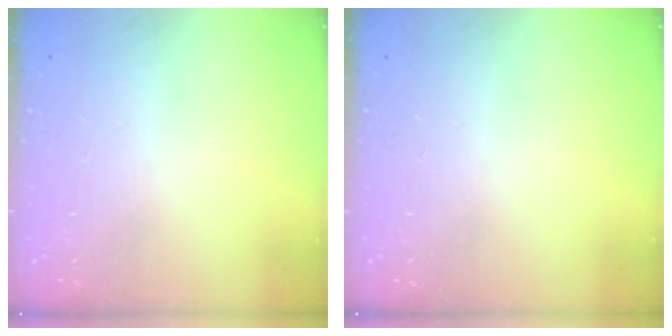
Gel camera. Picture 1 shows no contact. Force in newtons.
{"total": 0.0}